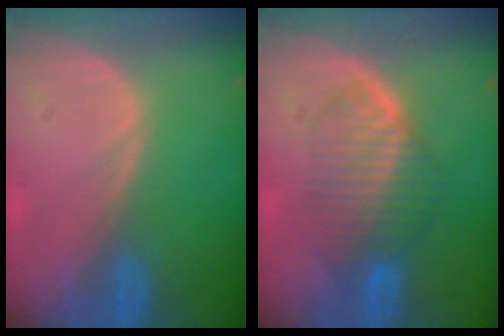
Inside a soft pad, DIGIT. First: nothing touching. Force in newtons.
{"total": 7.0, "press": 6.5, "slide": 2.5}